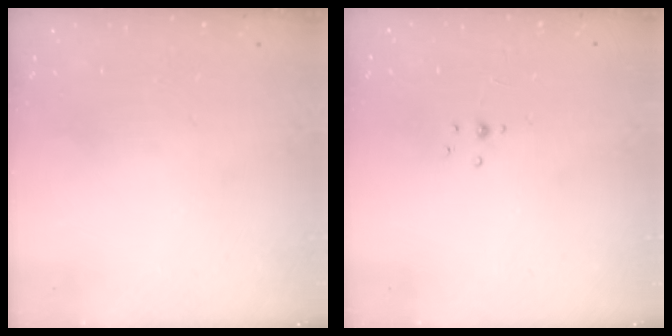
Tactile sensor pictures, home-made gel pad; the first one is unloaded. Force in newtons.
{"total": 2.5, "press": 2.3, "slide": 1.0}